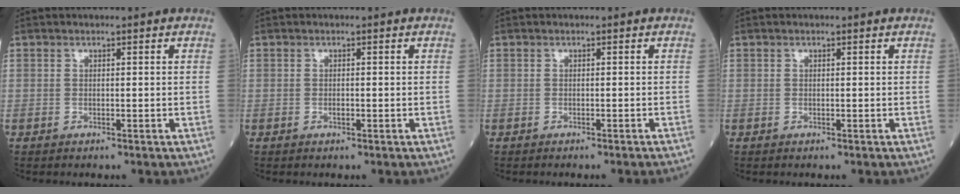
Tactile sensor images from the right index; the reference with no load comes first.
{"total": 0.6, "force": [-0.2, 0.2, 0.5], "torque": [-0.008, 0.000, -0.002]}
{"total": 2.2, "force": [-2.0, -0.6, 0.9], "torque": [-0.007, 0.005, -0.026]}
{"total": 0.0}